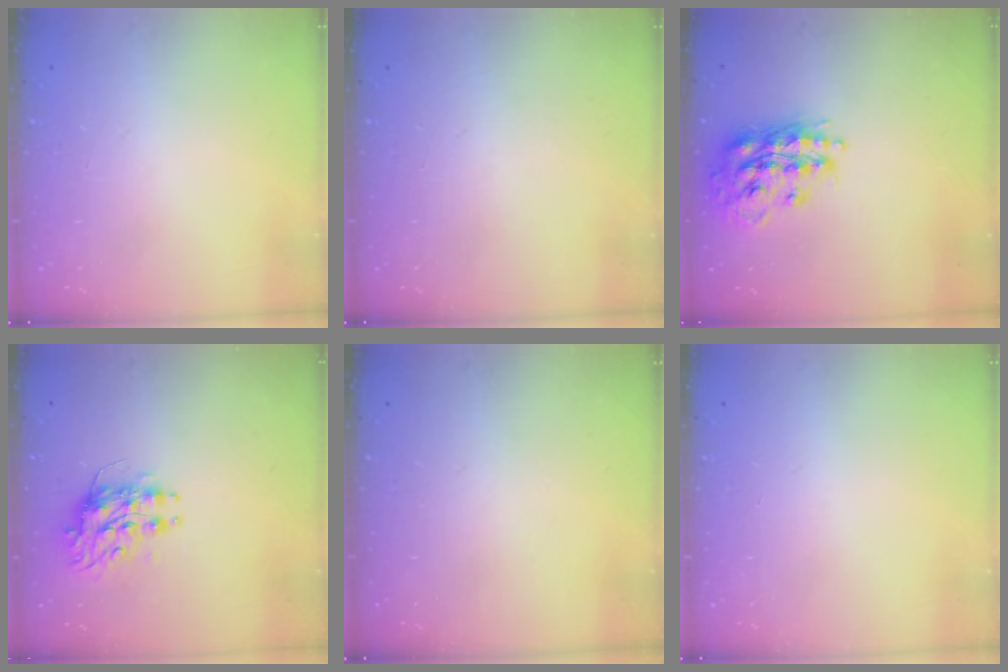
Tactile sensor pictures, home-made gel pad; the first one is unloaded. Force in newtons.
{"total": 0.0}
{"total": 17.4, "press": 17.4, "slide": 1.1}
{"total": 8.1, "press": 8.1, "slide": 0.2}
{"total": 0.0}
{"total": 0.0}